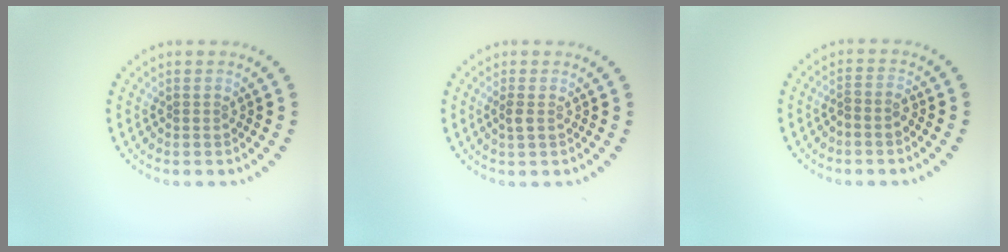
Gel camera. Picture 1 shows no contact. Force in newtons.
{"total": 0.9, "press": 0.8, "slide": 0.3}
{"total": 1.4, "press": 1.1, "slide": 0.9}